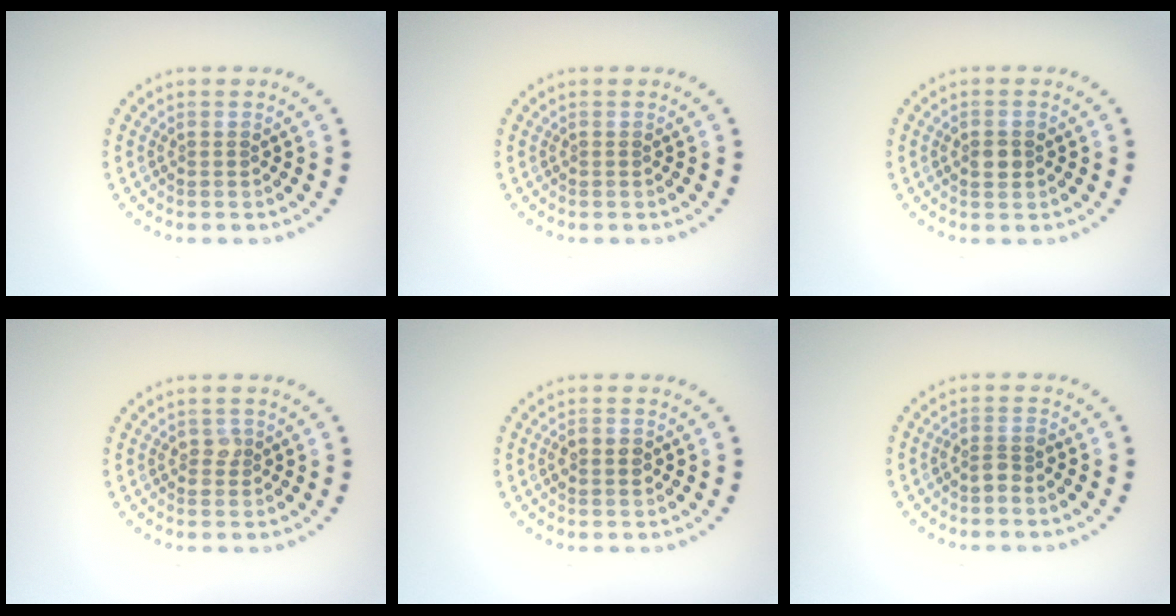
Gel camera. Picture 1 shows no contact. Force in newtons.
{"total": 0.0}
{"total": 1.9, "press": 1.9, "slide": 0.1}
{"total": 1.1, "press": 1.1, "slide": 0.3}
{"total": 1.4, "press": 1.4, "slide": 0.1}
{"total": 1.5, "press": 1.3, "slide": 0.8}